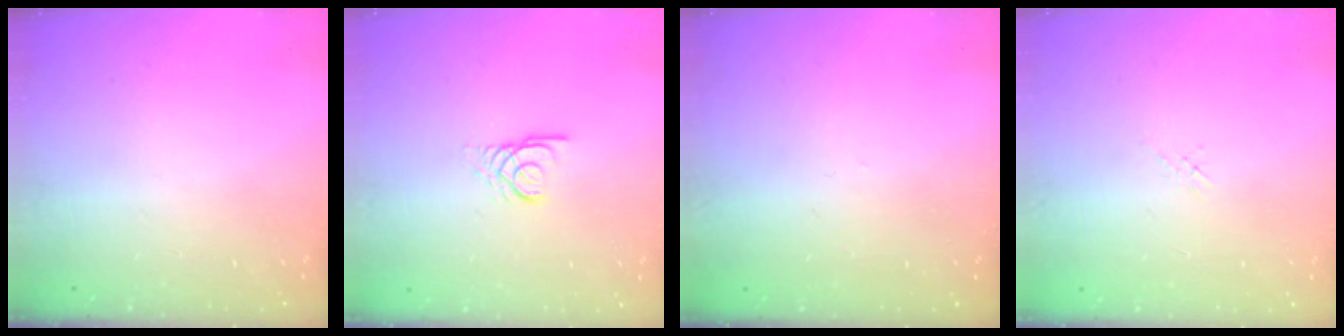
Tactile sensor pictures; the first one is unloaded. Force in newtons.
{"total": 2.6, "press": 2.6, "slide": 0.1}
{"total": 0.0}
{"total": 0.5, "press": 0.5, "slide": 0.2}